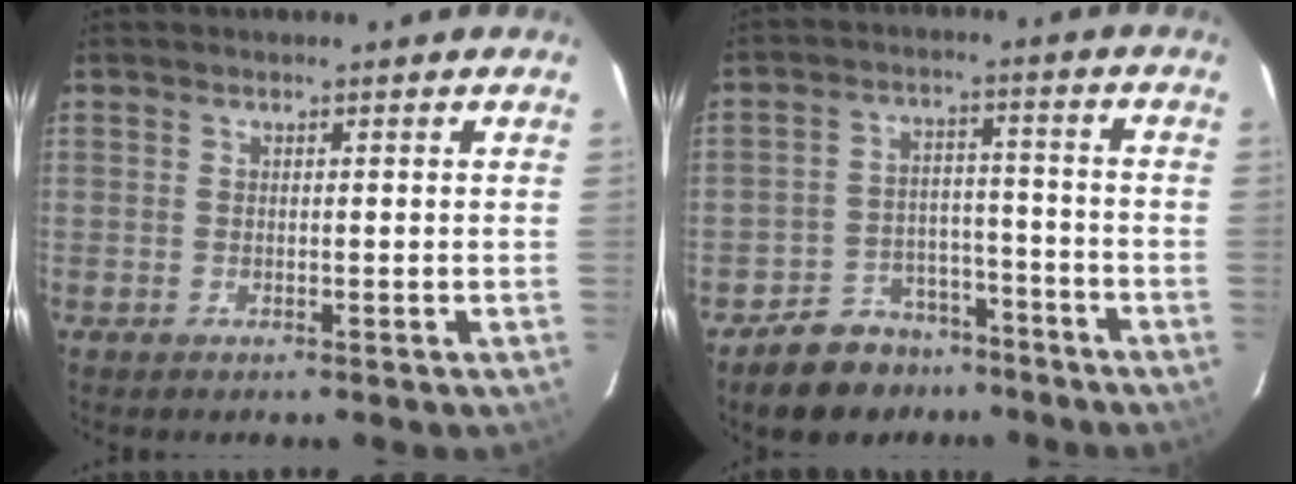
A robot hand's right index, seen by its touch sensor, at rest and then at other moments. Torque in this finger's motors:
{"motor_torque": [-0.01, -0.22, -0.83, -0.15]}